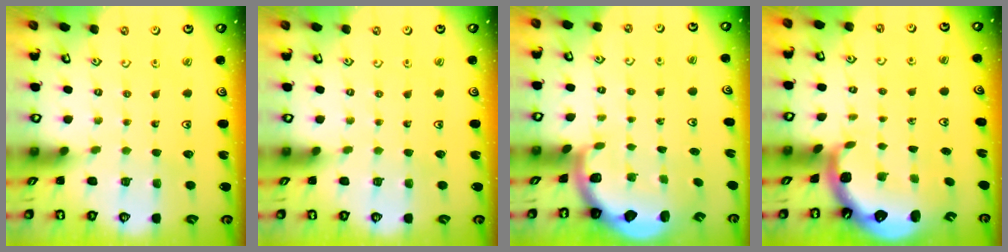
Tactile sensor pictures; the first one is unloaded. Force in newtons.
{"total": 0.0}
{"total": 2.0, "press": 2.0, "slide": 0.5}
{"total": 1.6, "press": 1.5, "slide": 0.6}